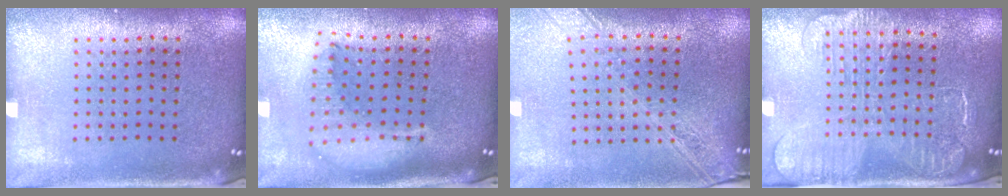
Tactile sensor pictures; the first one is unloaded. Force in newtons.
{"total": 2.2, "press": 1.7, "slide": 1.4}
{"total": 2.2, "press": 1.9, "slide": 1.2}
{"total": 2.3, "press": 2.0, "slide": 1.3}